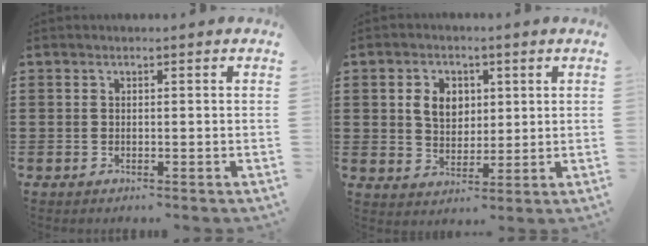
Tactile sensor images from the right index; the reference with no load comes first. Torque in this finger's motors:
{"motor_torque": [0.99, 0.79, 0.19, 0.07]}